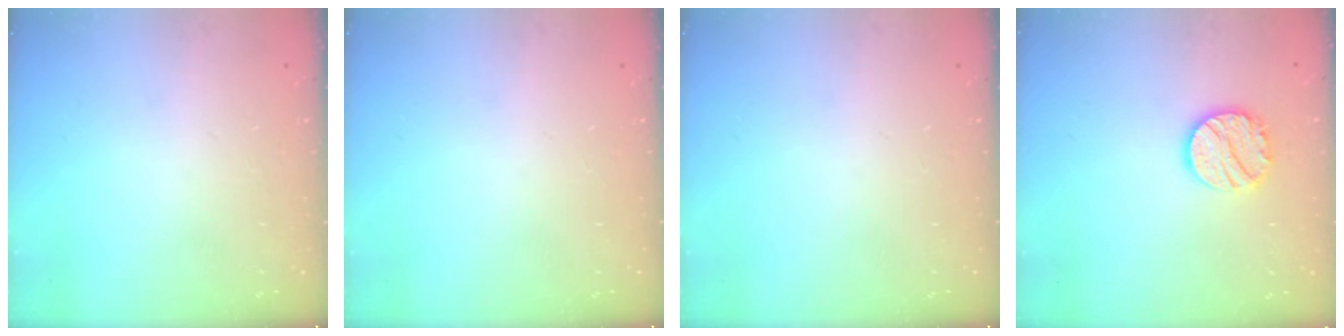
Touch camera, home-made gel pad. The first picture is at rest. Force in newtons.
{"total": 0.0}
{"total": 0.0}
{"total": 12.3, "press": 12.2, "slide": 1.0}